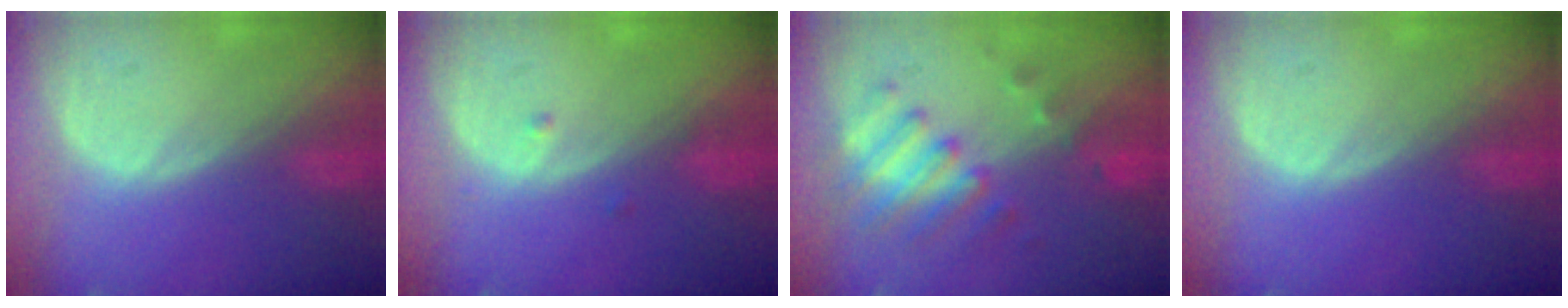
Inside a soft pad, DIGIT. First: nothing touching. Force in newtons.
{"total": 0.8, "press": 0.8, "slide": 0.2}
{"total": 8.3, "press": 7.3, "slide": 3.9}
{"total": 0.0}